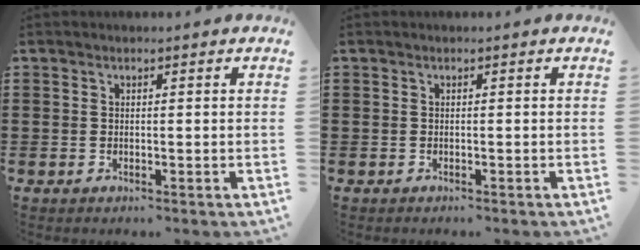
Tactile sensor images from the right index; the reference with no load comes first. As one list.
[{"total": 0.0}]